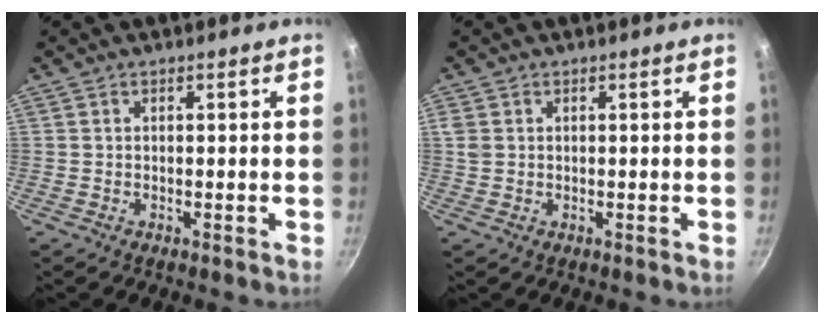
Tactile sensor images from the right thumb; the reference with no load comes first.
{"total": 1.9, "force": [0.4, 1.6, 0.9], "torque": [-0.017, 0.003, 0.009]}